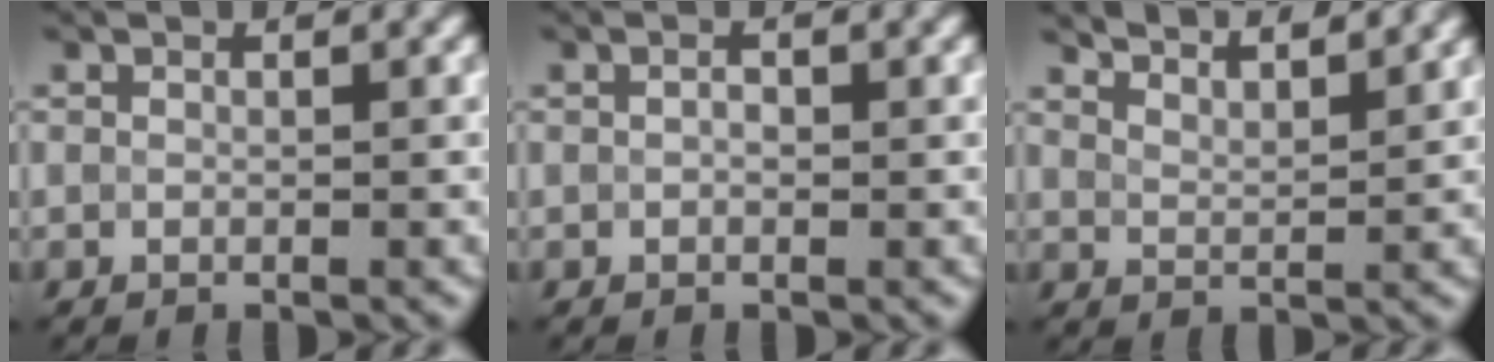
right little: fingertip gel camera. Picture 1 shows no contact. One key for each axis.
{"total": 0.8, "fx": 0.1, "fy": 0.5, "fz": 0.6, "tx": -0.011, "ty": 0.000, "tz": 0.000}
{"total": 7.3, "fx": 6.4, "fy": 1.7, "fz": 3.0, "tx": -0.028, "ty": 0.021, "tz": 0.065}